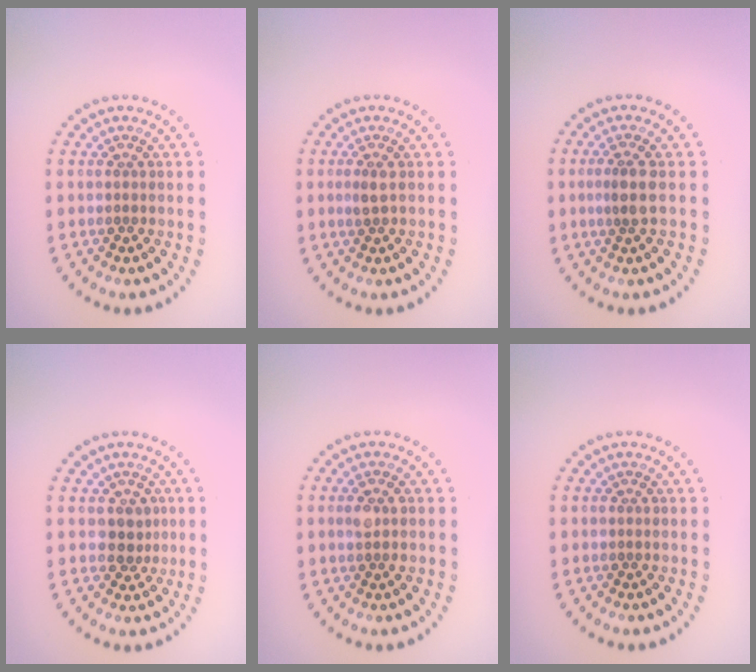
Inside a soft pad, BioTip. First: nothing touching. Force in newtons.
{"total": 1.1, "press": 1.0, "slide": 0.5}
{"total": 2.1, "press": 1.6, "slide": 1.4}
{"total": 1.9, "press": 1.6, "slide": 1.1}
{"total": 1.3, "press": 1.2, "slide": 0.5}
{"total": 0.0}